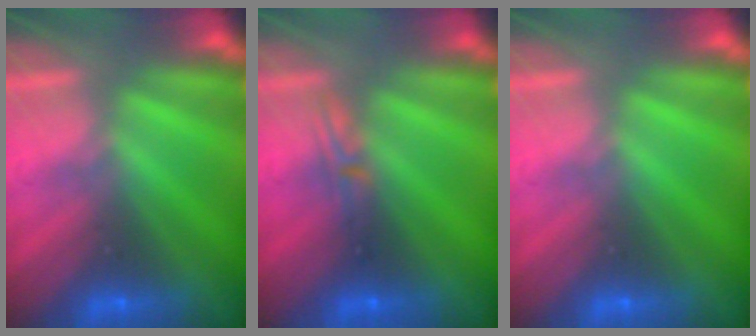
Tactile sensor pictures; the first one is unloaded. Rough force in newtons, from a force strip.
{"total": 2.3}
{"total": 0.0}